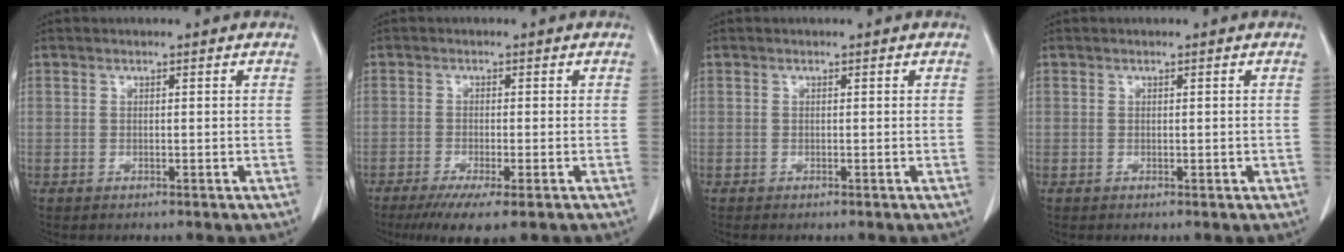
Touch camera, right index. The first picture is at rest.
{"total": 6.9, "force": [-4.5, 0.6, 5.1], "torque": [-0.079, -0.017, -0.069]}
{"total": 0.0}
{"total": 0.5, "force": [0.0, 0.4, 0.4], "torque": [-0.004, 0.000, 0.002]}